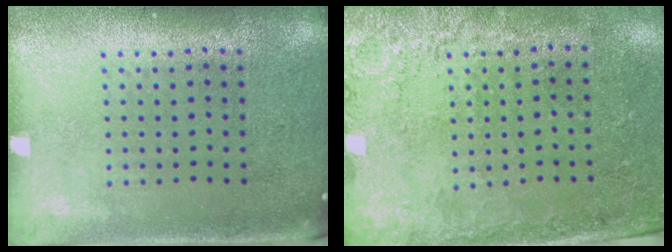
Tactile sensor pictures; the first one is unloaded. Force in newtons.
{"total": 2.6, "press": 2.3, "slide": 1.2}